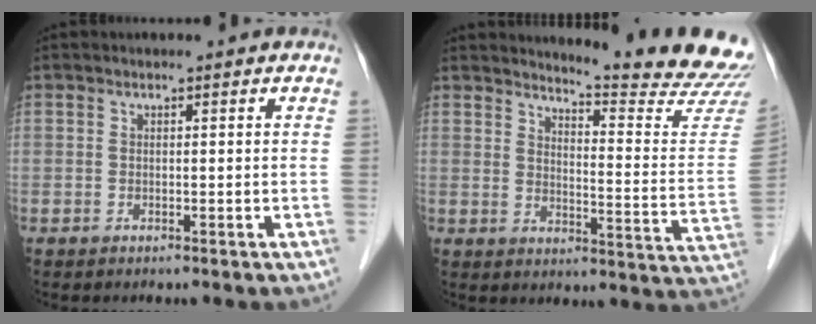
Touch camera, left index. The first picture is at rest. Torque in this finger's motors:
{"motor_torque": [-0.06, -0.50, 0.26, 0.05]}